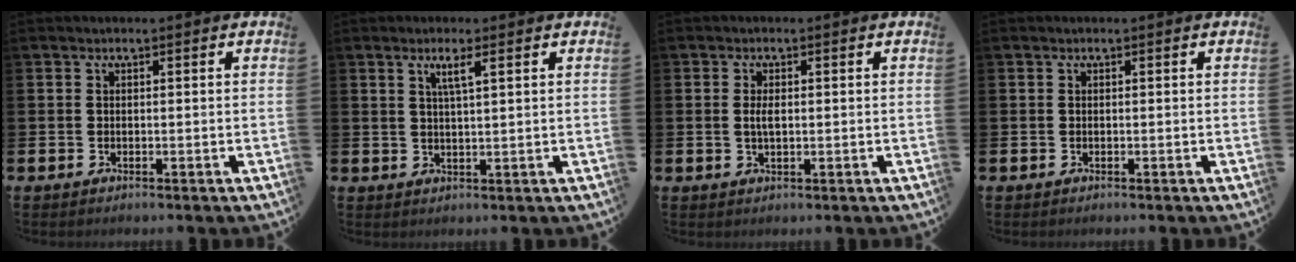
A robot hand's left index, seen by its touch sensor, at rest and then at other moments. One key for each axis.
{"total": 2.8, "fx": 1.7, "fy": 0.4, "fz": 2.2, "tx": -0.044, "ty": 0.003, "tz": 0.028}
{"total": 2.0, "fx": 0.1, "fy": 0.8, "fz": 1.8, "tx": -0.027, "ty": 0.001, "tz": -0.002}
{"total": 0.0}